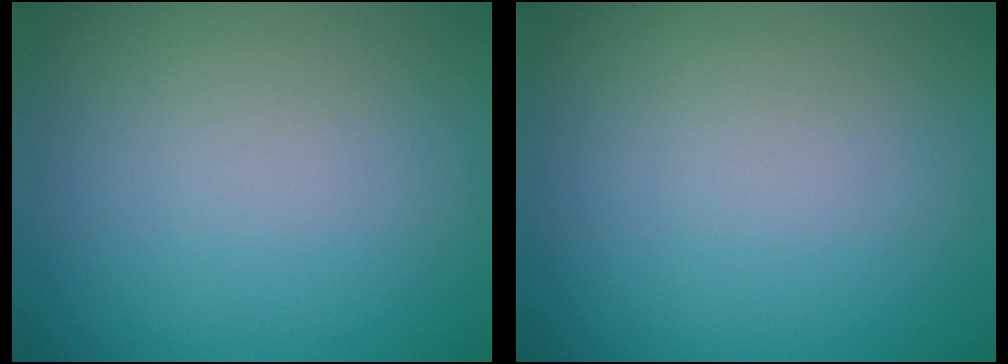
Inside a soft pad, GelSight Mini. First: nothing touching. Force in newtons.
{"total": 0.0}